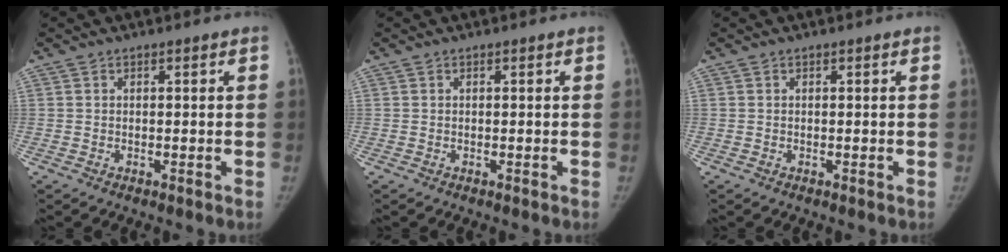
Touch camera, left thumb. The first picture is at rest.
{"total": 0.0}
{"total": 0.0}